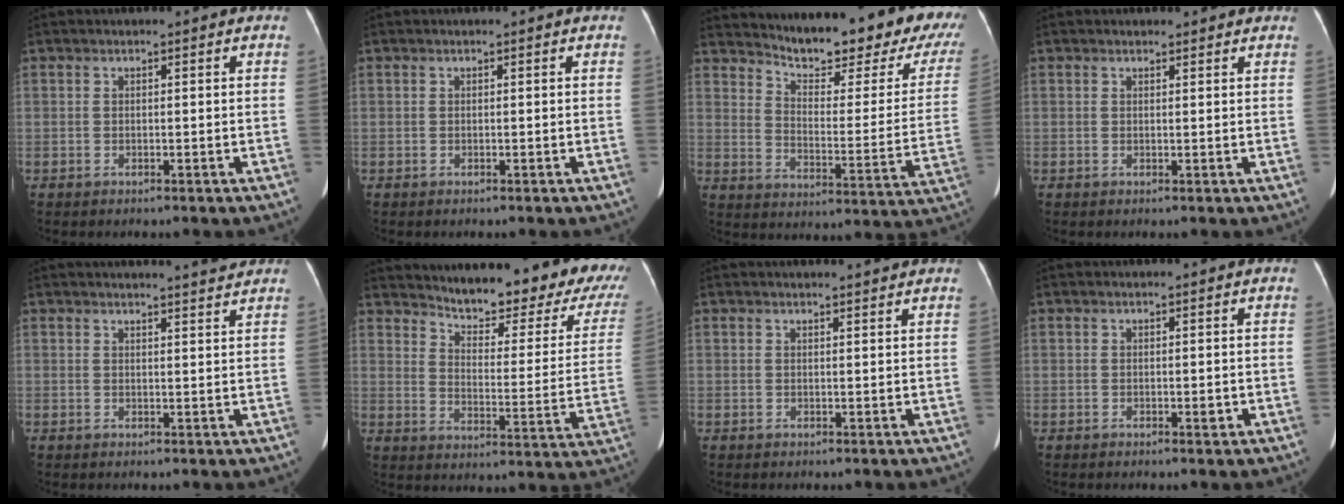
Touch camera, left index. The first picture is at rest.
{"total": 0.0}
{"total": 23.7, "force": [20.5, 4.1, 11.0], "torque": [-0.156, -0.069, 0.254]}
{"total": 1.9, "force": [1.8, 0.6, 0.4], "torque": [-0.008, 0.009, 0.018]}
{"total": 4.0, "force": [3.9, -0.3, 0.8], "torque": [-0.016, -0.002, 0.043]}
{"total": 21.8, "force": [19.2, 4.4, 9.2], "torque": [-0.118, -0.062, 0.231]}
{"total": 2.1, "force": [2.1, 0.0, 0.4], "torque": [-0.007, 0.003, 0.026]}
{"total": 0.7, "force": [-0.2, 0.3, 0.6], "torque": [-0.010, -0.001, -0.001]}